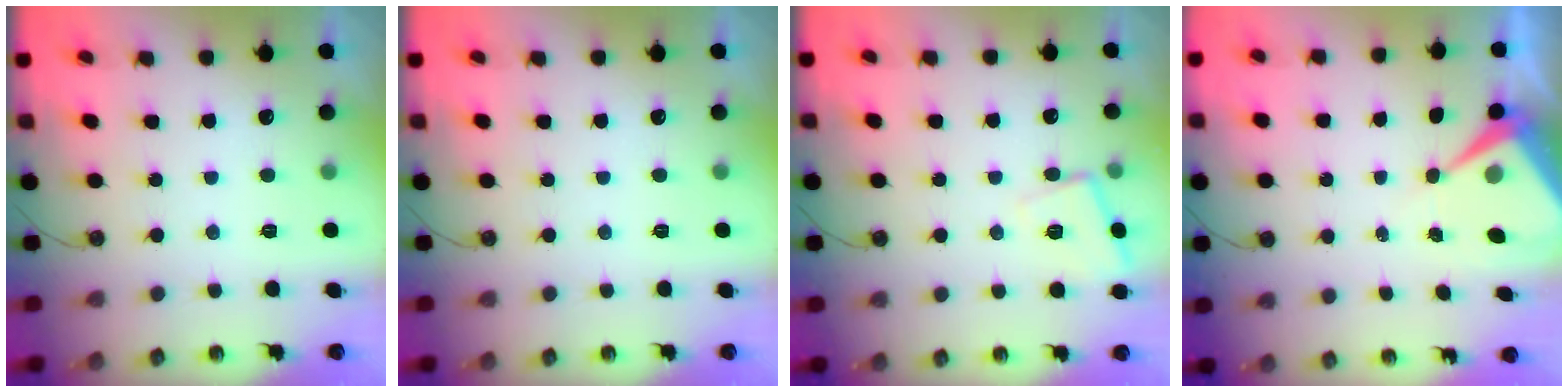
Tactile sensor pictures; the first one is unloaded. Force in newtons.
{"total": 0.0}
{"total": 7.0, "press": 6.9, "slide": 1.0}
{"total": 7.2, "press": 7.2, "slide": 0.6}